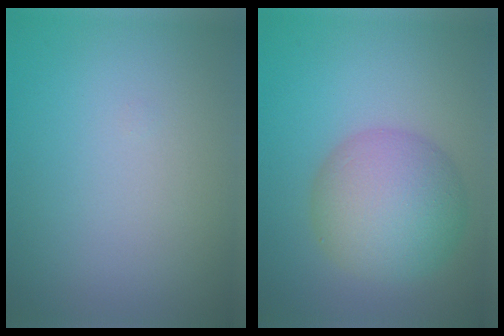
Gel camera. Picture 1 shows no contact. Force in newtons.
{"total": 7.1, "press": 7.1, "slide": 0.3}